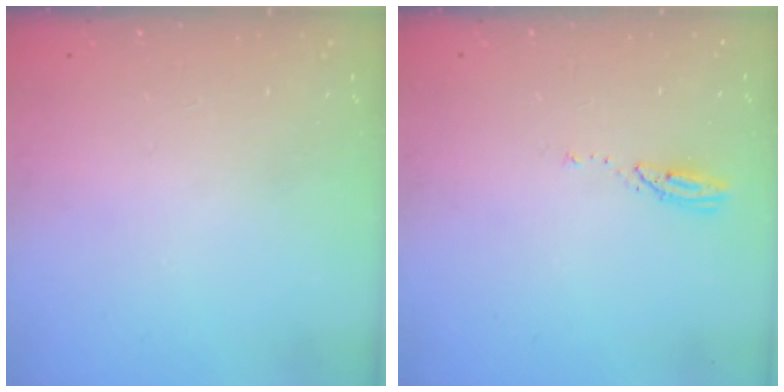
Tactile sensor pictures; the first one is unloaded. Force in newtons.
{"total": 3.0, "press": 2.9, "slide": 0.3}